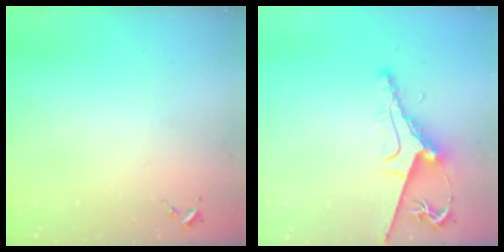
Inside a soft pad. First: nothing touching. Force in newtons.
{"total": 8.6, "press": 8.6, "slide": 1.2}